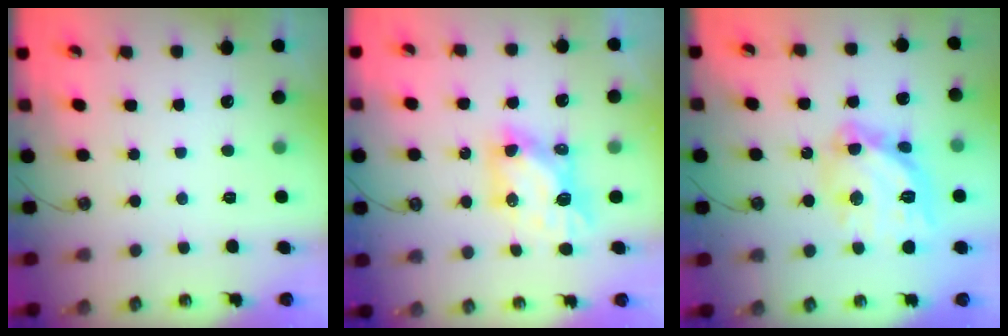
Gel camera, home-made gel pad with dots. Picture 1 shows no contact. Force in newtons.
{"total": 7.2, "press": 7.1, "slide": 0.7}
{"total": 16.7, "press": 16.6, "slide": 1.3}